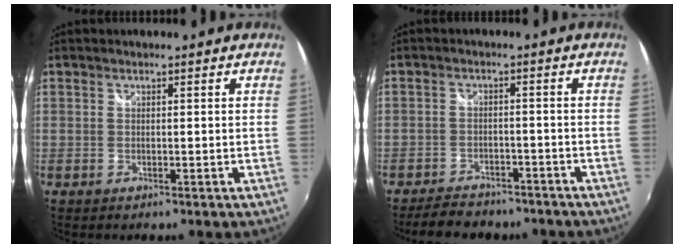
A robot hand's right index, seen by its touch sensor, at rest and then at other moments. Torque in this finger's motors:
{"motor_torque": [-0.40, -0.50, -0.09, -0.05]}